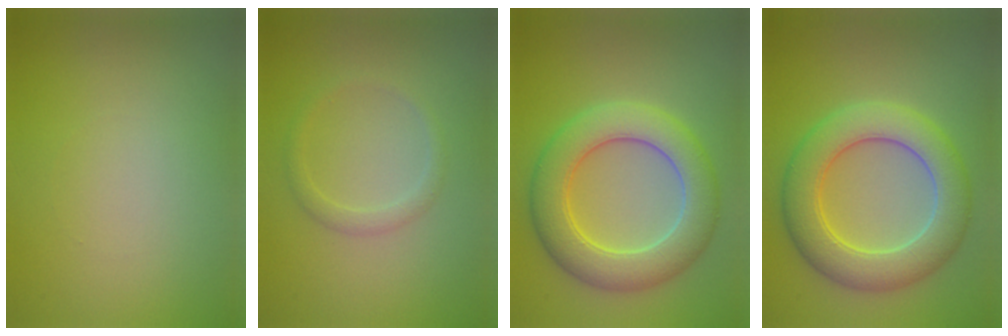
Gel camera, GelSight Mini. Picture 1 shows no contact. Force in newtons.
{"total": 1.4, "press": 1.4, "slide": 0.0}
{"total": 7.1, "press": 7.1, "slide": 0.3}
{"total": 7.1, "press": 7.1, "slide": 0.3}